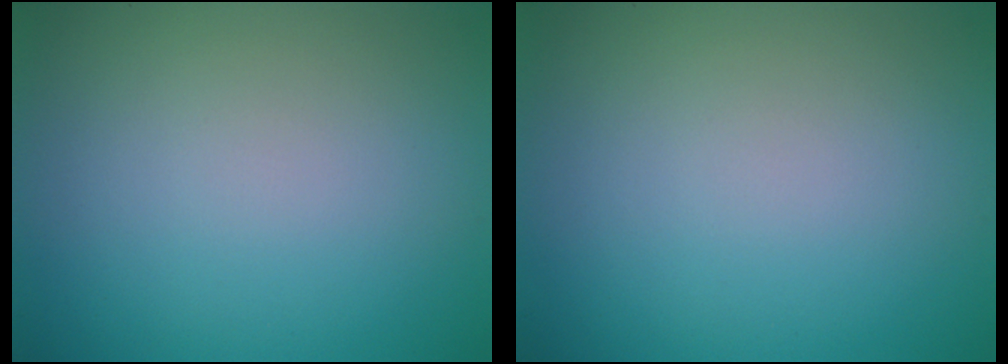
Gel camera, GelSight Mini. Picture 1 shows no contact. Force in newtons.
{"total": 0.0}